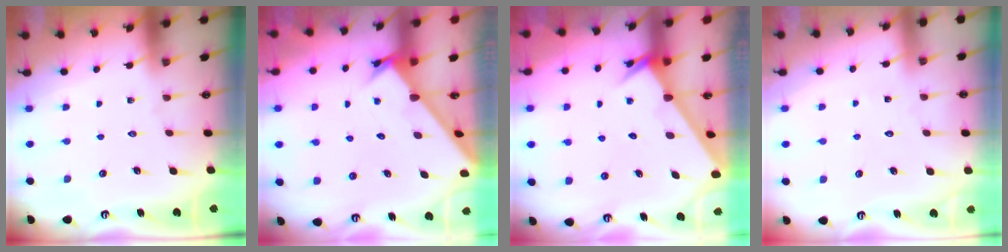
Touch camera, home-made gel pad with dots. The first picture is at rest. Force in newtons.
{"total": 2.1, "press": 2.1, "slide": 0.1}
{"total": 2.5, "press": 2.5, "slide": 0.1}
{"total": 2.8, "press": 2.8, "slide": 0.3}